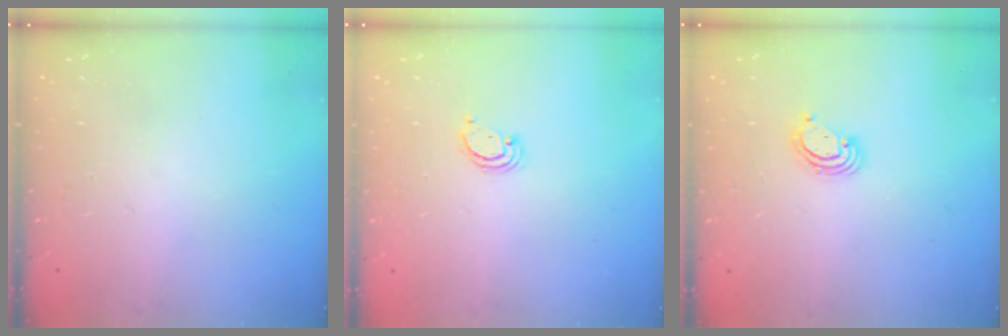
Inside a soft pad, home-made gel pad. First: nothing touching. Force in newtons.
{"total": 2.4, "press": 2.4, "slide": 0.2}
{"total": 3.5, "press": 3.5, "slide": 0.2}